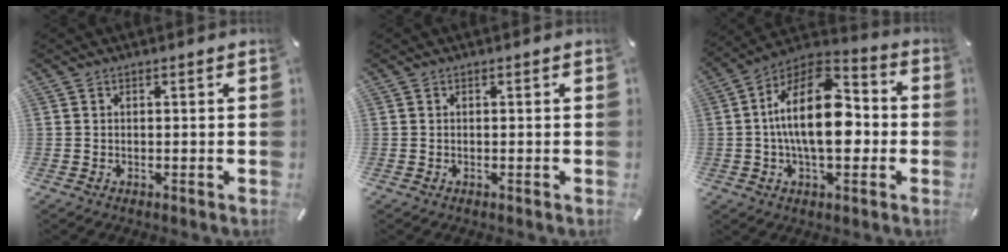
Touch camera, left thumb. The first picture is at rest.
{"total": 0.0}
{"total": 18.9, "force": [-0.5, 10.6, 15.7], "torque": [-0.282, -0.002, -0.018]}